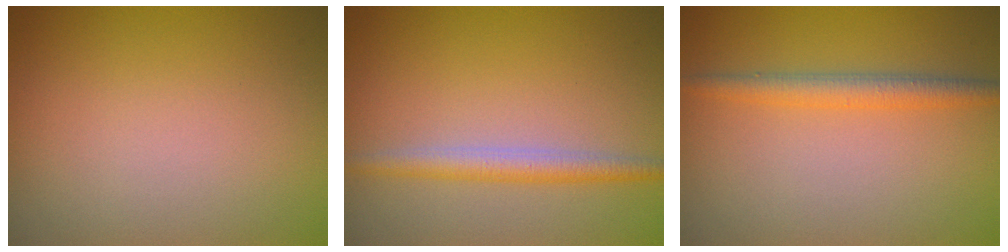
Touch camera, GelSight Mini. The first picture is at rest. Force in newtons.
{"total": 2.5, "press": 2.5, "slide": 0.1}
{"total": 2.4, "press": 2.4, "slide": 0.2}